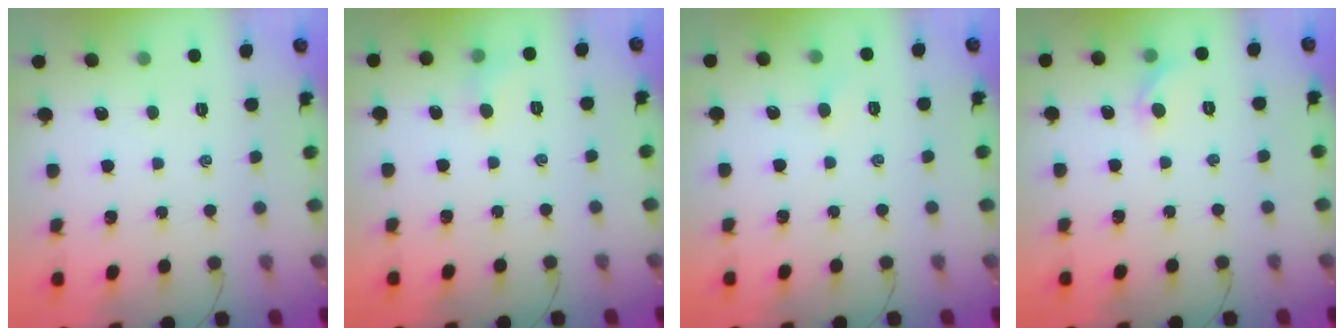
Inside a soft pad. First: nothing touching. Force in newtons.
{"total": 3.9, "press": 3.6, "slide": 1.4}
{"total": 3.3, "press": 3.1, "slide": 0.9}
{"total": 5.9, "press": 5.6, "slide": 1.6}